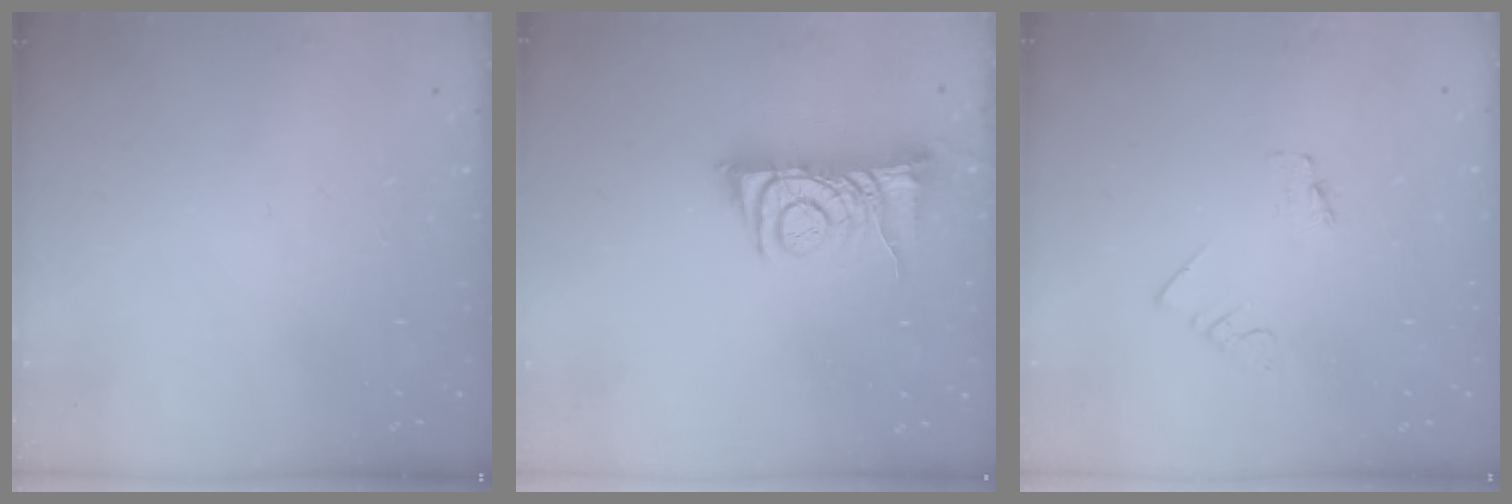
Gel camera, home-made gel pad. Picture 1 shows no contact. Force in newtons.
{"total": 8.2, "press": 8.2, "slide": 0.7}
{"total": 0.0}